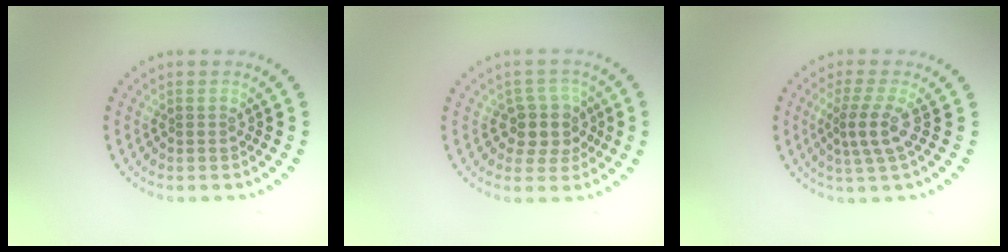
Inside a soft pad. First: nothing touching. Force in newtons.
{"total": 2.9, "press": 2.5, "slide": 1.5}
{"total": 2.8, "press": 2.1, "slide": 1.9}